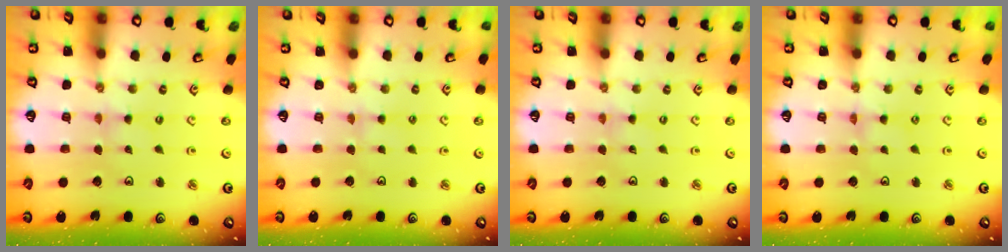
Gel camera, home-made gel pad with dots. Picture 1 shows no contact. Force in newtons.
{"total": 2.4, "press": 2.3, "slide": 0.4}
{"total": 0.0}
{"total": 0.0}